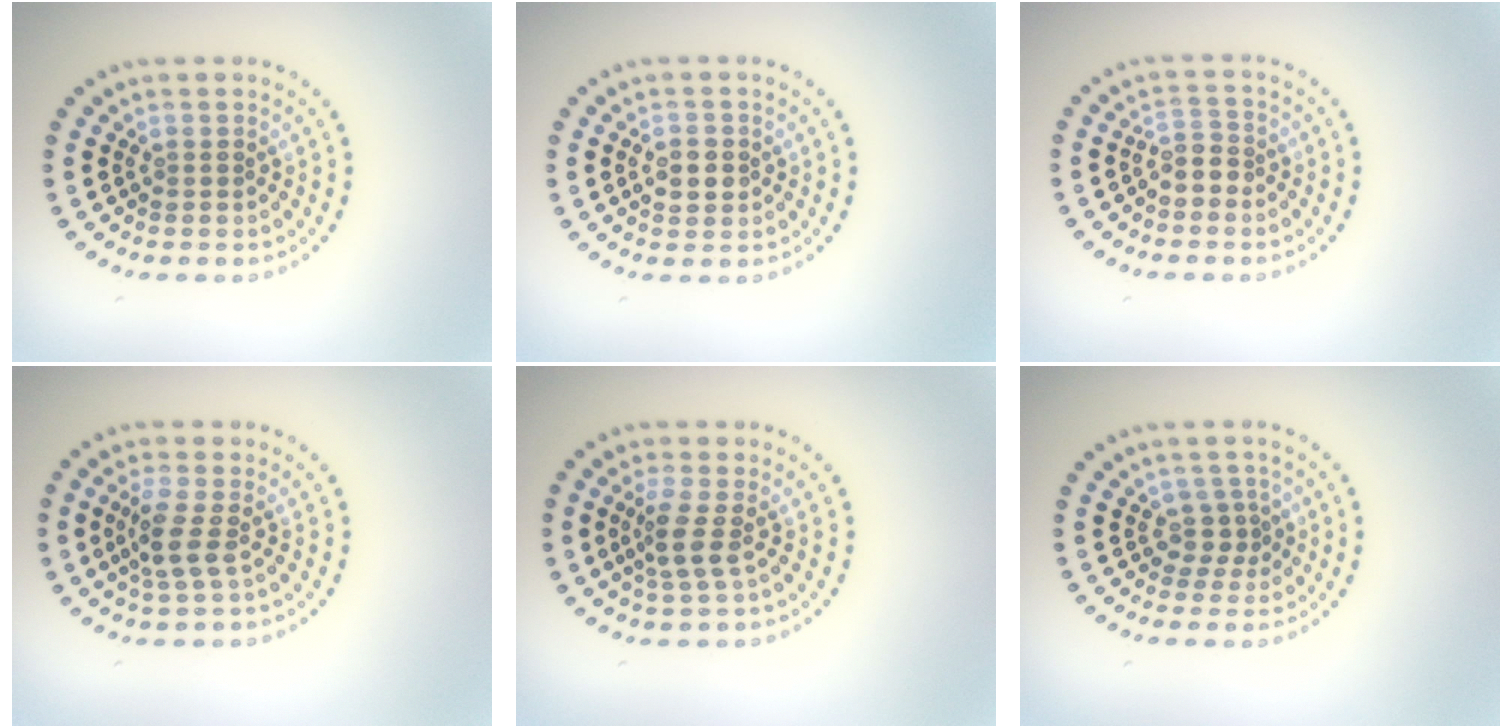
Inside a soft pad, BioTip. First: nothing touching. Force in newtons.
{"total": 2.4, "press": 2.4, "slide": 0.1}
{"total": 1.9, "press": 1.6, "slide": 1.0}
{"total": 2.6, "press": 2.0, "slide": 1.6}
{"total": 2.5, "press": 1.9, "slide": 1.6}
{"total": 1.8, "press": 1.1, "slide": 1.4}